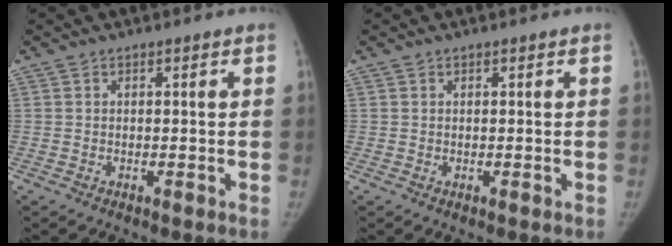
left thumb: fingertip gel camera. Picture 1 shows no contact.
{"total": 0.0}